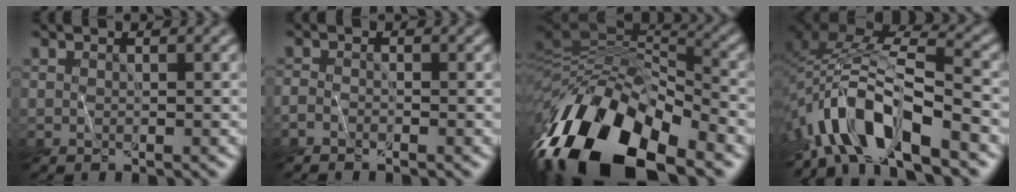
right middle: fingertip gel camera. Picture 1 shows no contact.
{"total": 1.2, "force": [-1.2, 0.0, 0.0], "torque": [-0.007, -0.002, -0.031]}
{"total": 15.5, "force": [-8.7, 6.3, 11.1], "torque": [-0.224, 0.009, -0.164]}
{"total": 8.8, "force": [-6.1, 2.1, 6.0], "torque": [-0.106, 0.010, -0.122]}